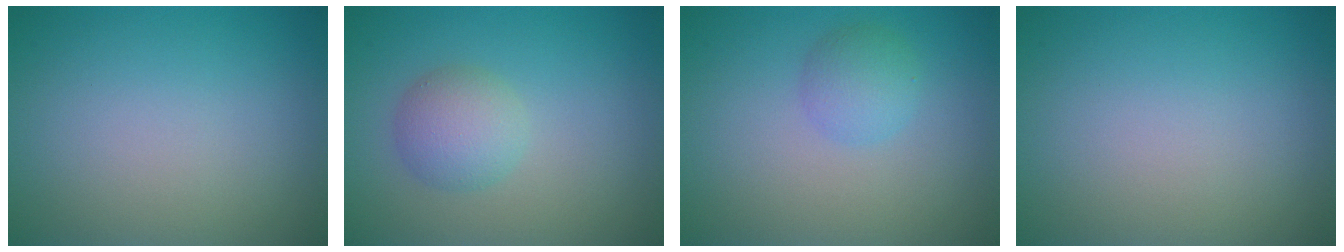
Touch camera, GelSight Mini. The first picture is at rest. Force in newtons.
{"total": 3.0, "press": 3.0, "slide": 0.1}
{"total": 2.1, "press": 2.1, "slide": 0.0}
{"total": 0.0}